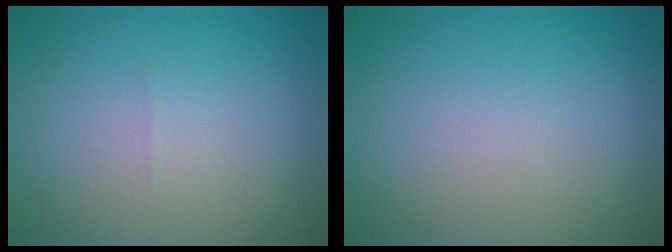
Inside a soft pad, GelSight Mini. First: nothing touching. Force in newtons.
{"total": 0.0}